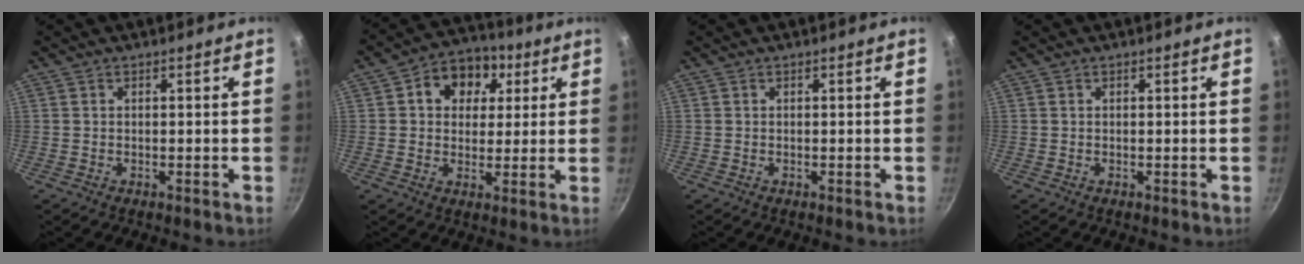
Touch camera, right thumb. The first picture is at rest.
{"total": 11.0, "force": [3.6, 8.8, 5.7], "torque": [-0.046, 0.001, 0.038]}
{"total": 0.0}
{"total": 0.0}